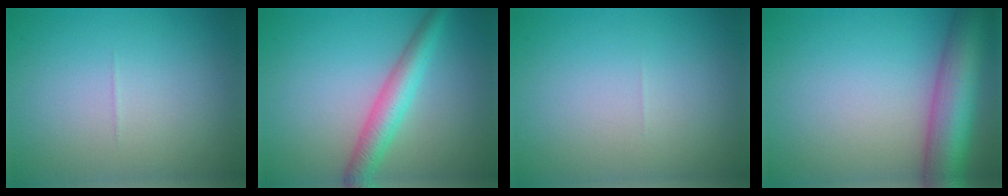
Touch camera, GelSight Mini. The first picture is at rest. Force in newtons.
{"total": 3.9, "press": 3.9, "slide": 0.2}
{"total": 0.0}
{"total": 8.4, "press": 8.4, "slide": 0.3}